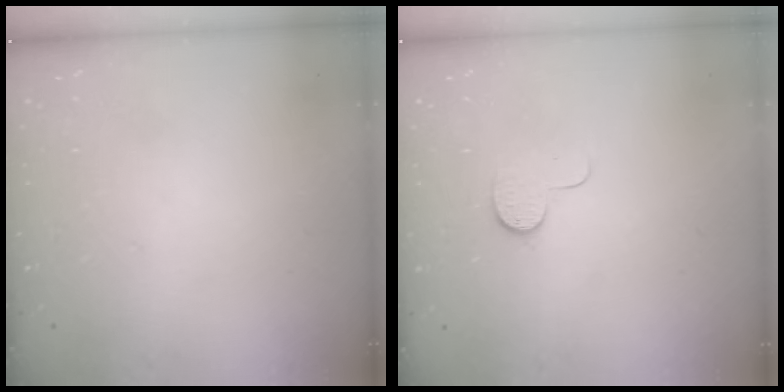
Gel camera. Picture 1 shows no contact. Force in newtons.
{"total": 5.7, "press": 5.7, "slide": 0.6}